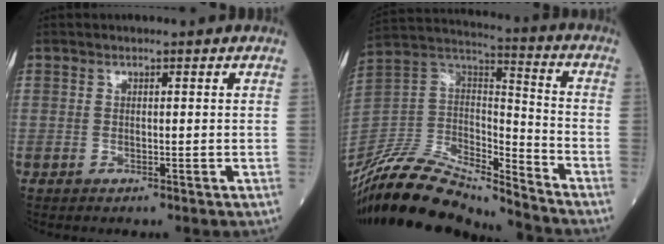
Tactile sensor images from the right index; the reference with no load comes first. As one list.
[{"total": 20.1, "force": [-18.5, 3.1, 7.3], "torque": [-0.156, 0.021, -0.342]}]